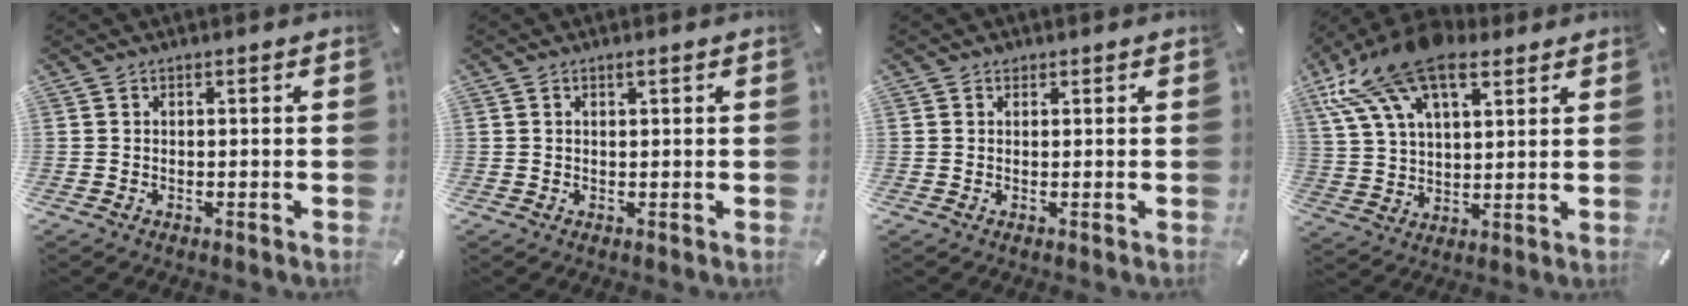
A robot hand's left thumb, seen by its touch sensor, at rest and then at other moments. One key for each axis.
{"total": 0.9, "fx": 0.4, "fy": 0.3, "fz": 0.8, "tx": -0.015, "ty": 0.002, "tz": 0.006}
{"total": 1.0, "fx": 0.5, "fy": 0.9, "fz": 0.2, "tx": 0.005, "ty": 0.000, "tz": 0.008}
{"total": 20.0, "fx": 11.5, "fy": 10.4, "fz": 12.7, "tx": -0.273, "ty": -0.046, "tz": 0.203}